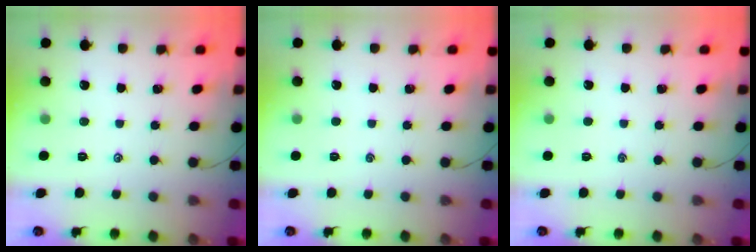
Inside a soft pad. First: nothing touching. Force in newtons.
{"total": 0.0}
{"total": 0.0}